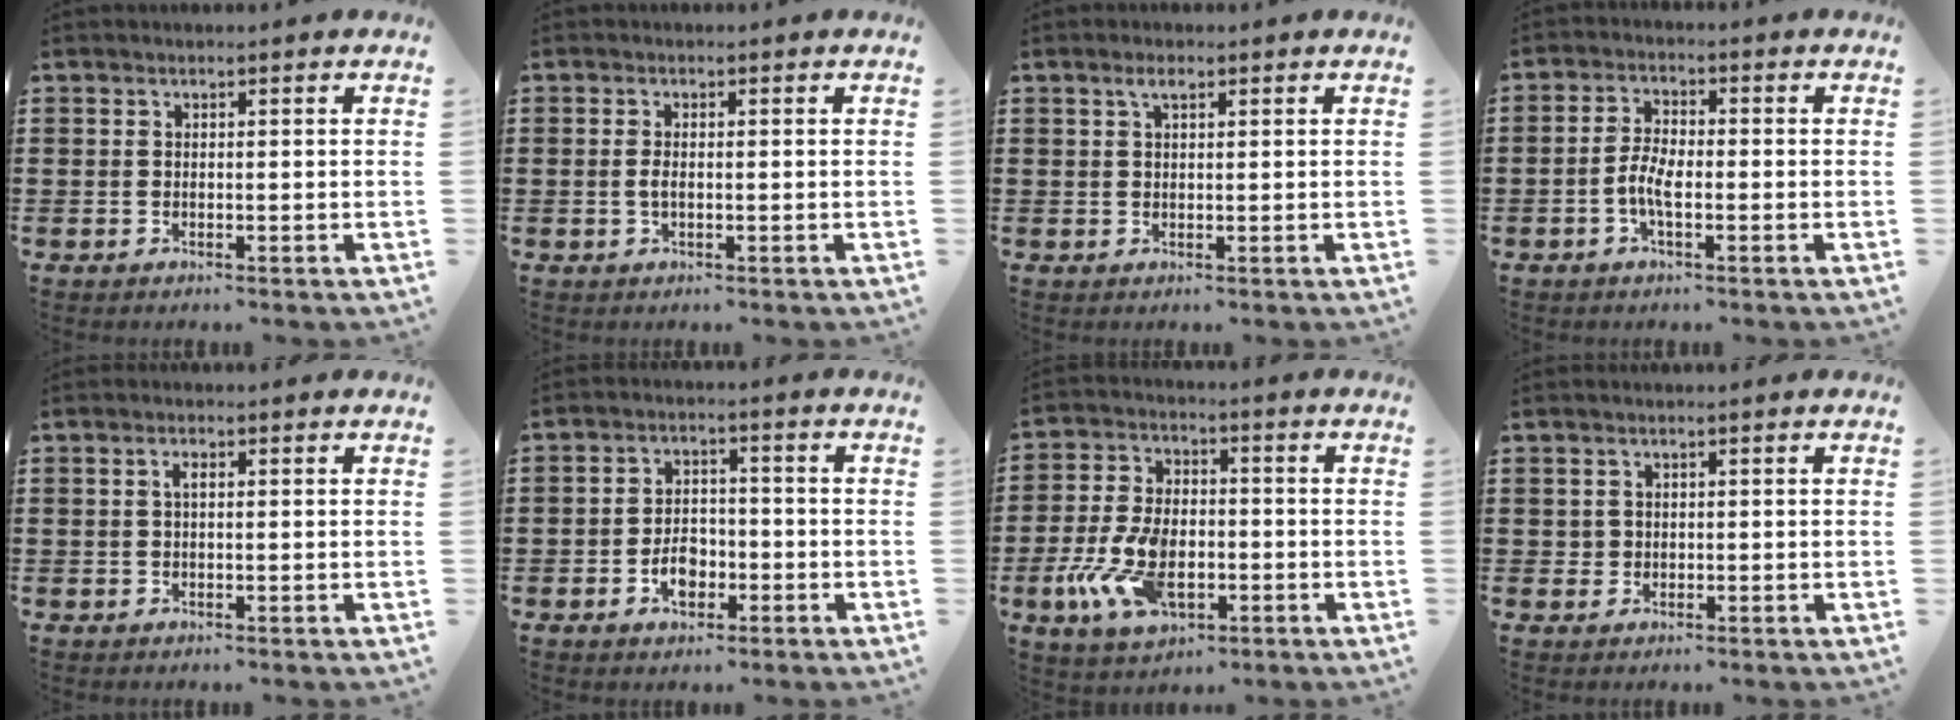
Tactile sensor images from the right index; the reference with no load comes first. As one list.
[{"total": 1.8, "force": [-0.2, 0.6, 1.6], "torque": [-0.039, -0.003, -0.007]}, {"total": 1.7, "force": [0.8, 0.7, 1.3], "torque": [-0.030, 0.005, 0.013]}, {"total": 4.4, "force": [-1.4, 1.6, 3.8], "torque": [-0.093, -0.003, -0.033]}, {"total": 1.3, "force": [0.2, 0.5, 1.2], "torque": [-0.025, 0.005, 0.002]}, {"total": 4.4, "force": [-1.9, 2.9, 2.7], "torque": [-0.042, 0.002, -0.034]}, {"total": 10.4, "force": [-3.3, 5.7, 8.0], "torque": [-0.194, -0.009, -0.061]}, {"total": 1.1, "force": [0.1, 1.0, 0.2], "torque": [-0.007, 0.006, 0.001]}]